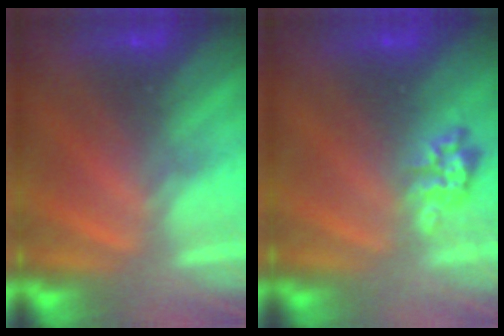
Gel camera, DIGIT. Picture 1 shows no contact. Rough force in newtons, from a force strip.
{"total": 2.4}